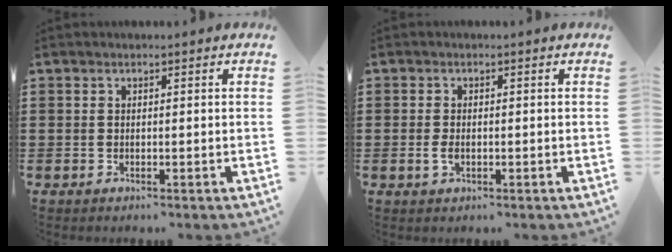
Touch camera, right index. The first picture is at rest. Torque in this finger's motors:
{"motor_torque": [2.14, 0.00, 0.16, 0.04]}